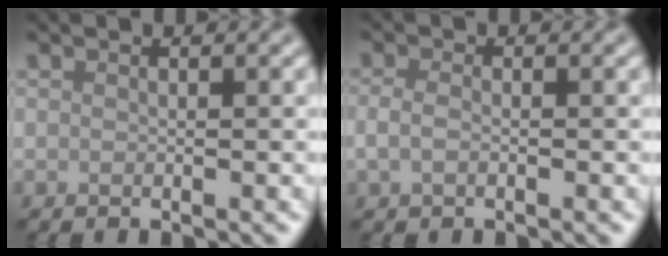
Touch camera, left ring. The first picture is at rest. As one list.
[{"total": 1.5, "force": [-0.4, 0.9, 1.1], "torque": [-0.028, 0.000, -0.009]}]